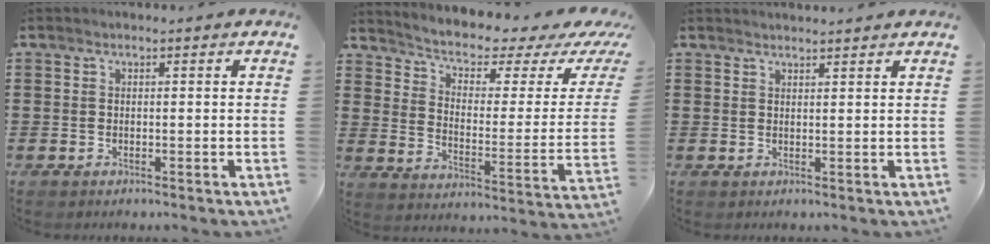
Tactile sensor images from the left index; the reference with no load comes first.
{"total": 3.5, "force": [2.2, 1.3, 2.4], "torque": [-0.060, -0.020, 0.029]}
{"total": 1.4, "force": [1.4, -0.1, 0.1], "torque": [-0.005, 0.000, 0.028]}